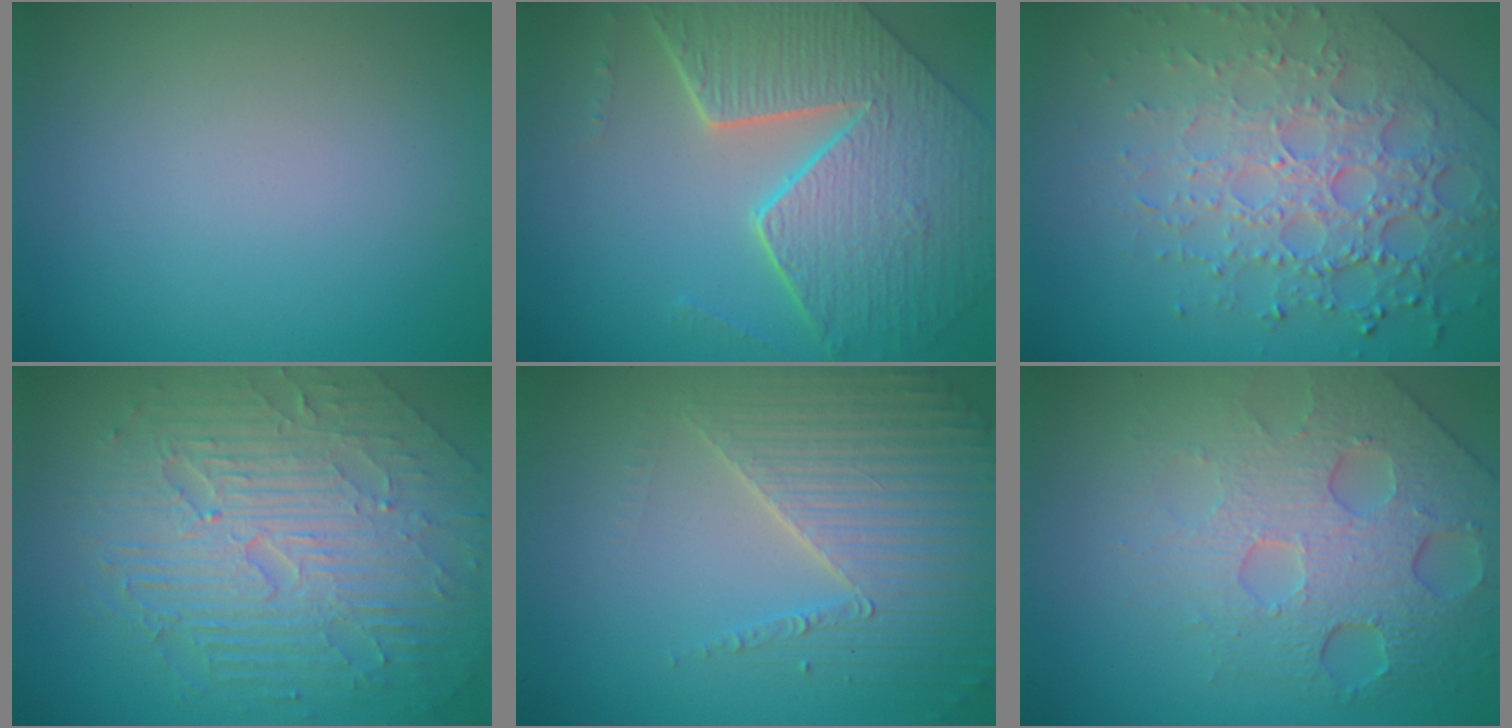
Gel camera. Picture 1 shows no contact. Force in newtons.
{"total": 9.0, "press": 6.4, "slide": 6.4}
{"total": 7.7, "press": 5.4, "slide": 5.5}
{"total": 9.5, "press": 6.2, "slide": 7.2}
{"total": 4.4, "press": 4.3, "slide": 1.0}
{"total": 7.8, "press": 5.3, "slide": 5.7}